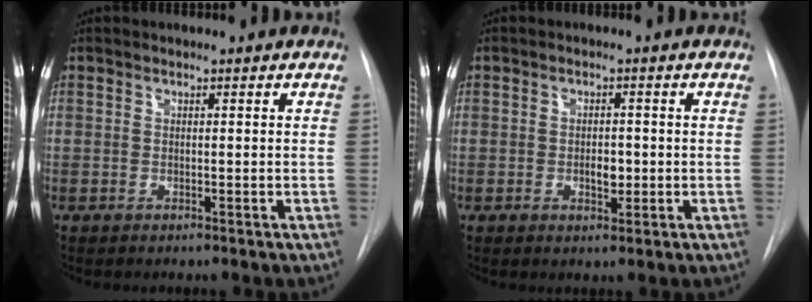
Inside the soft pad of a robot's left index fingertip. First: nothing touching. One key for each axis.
{"total": 2.5, "fx": -0.4, "fy": 1.4, "fz": 2.0, "tx": -0.031, "ty": 0.001, "tz": -0.002}